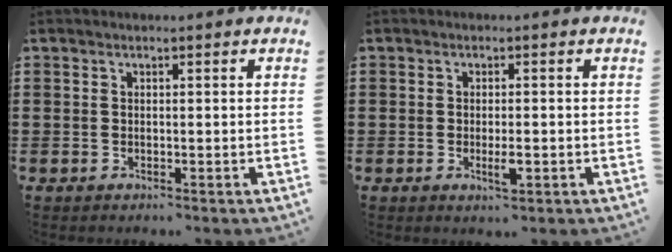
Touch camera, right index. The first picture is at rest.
{"total": 2.6, "force": [-0.7, 0.7, 2.4], "torque": [-0.049, -0.004, -0.013]}